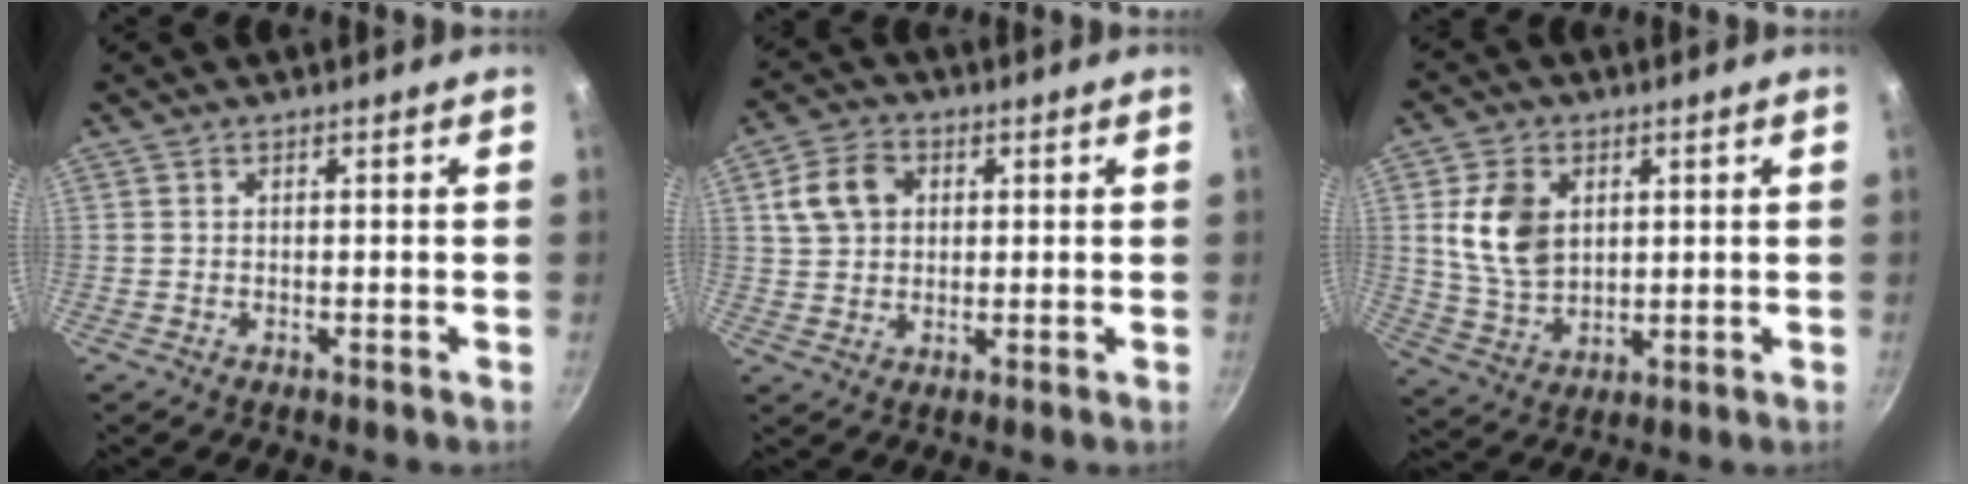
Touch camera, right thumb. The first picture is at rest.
{"total": 8.1, "force": [2.2, 6.3, 4.5], "torque": [-0.067, 0.010, 0.034]}
{"total": 11.0, "force": [2.6, 7.8, 7.4], "torque": [-0.121, -0.016, 0.054]}